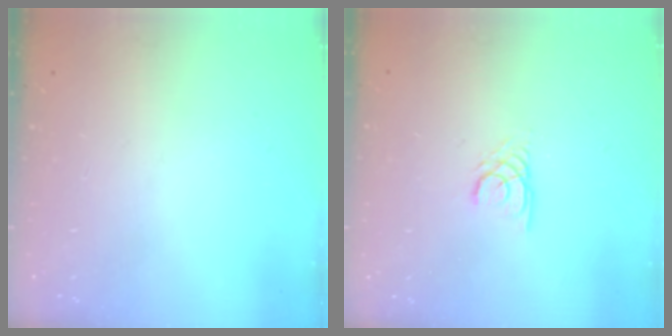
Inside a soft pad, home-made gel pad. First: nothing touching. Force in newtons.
{"total": 2.2, "press": 2.2, "slide": 0.1}